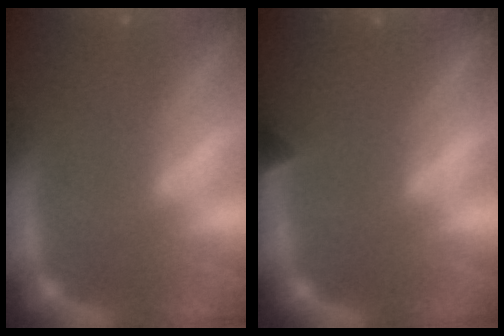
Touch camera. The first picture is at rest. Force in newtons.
{"total": 0.9}